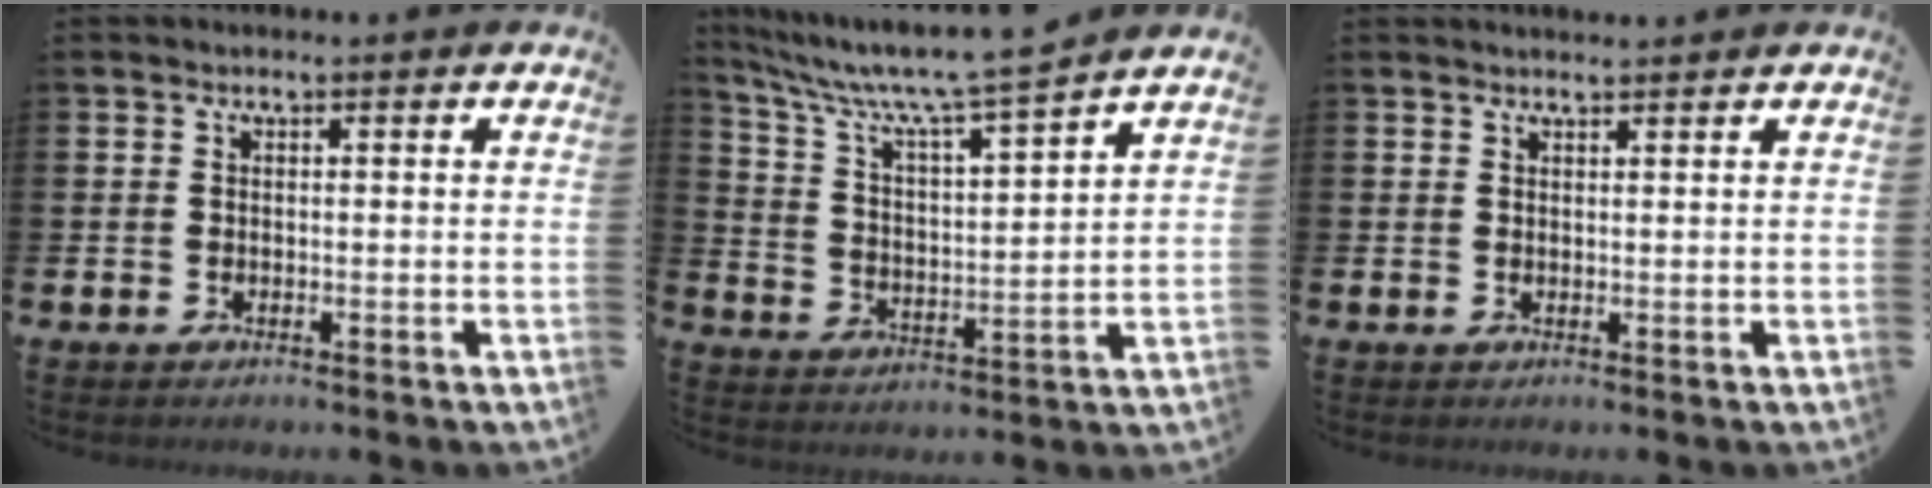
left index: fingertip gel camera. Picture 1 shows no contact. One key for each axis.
{"total": 8.9, "fx": 8.1, "fy": 0.1, "fz": 3.7, "tx": -0.097, "ty": -0.059, "tz": 0.134}
{"total": 1.2, "fx": 1.2, "fy": 0.0, "fz": 0.2, "tx": 0.007, "ty": -0.006, "tz": 0.019}